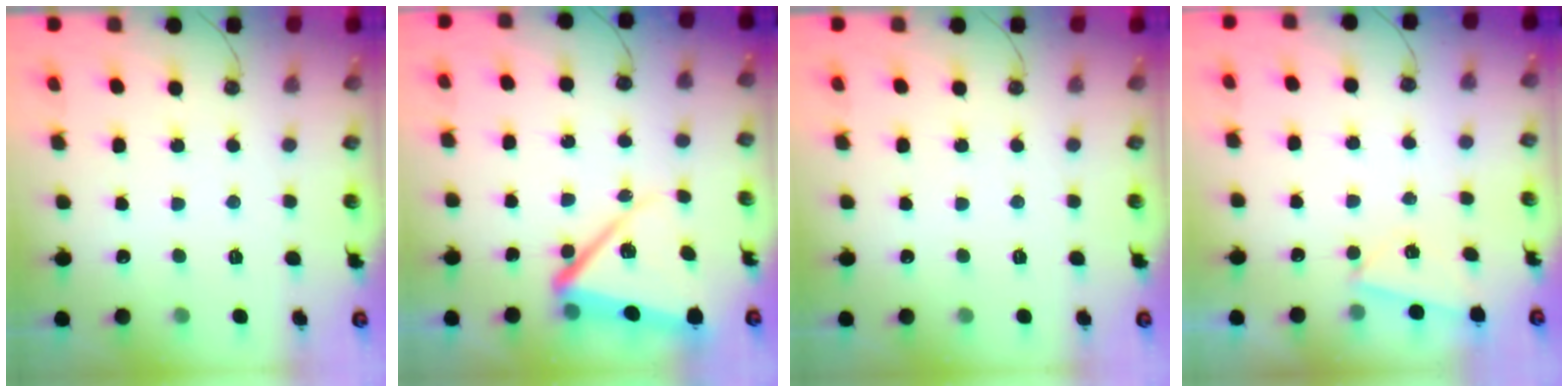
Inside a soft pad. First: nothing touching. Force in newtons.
{"total": 12.8, "press": 12.8, "slide": 1.0}
{"total": 0.0}
{"total": 2.5, "press": 2.1, "slide": 1.5}